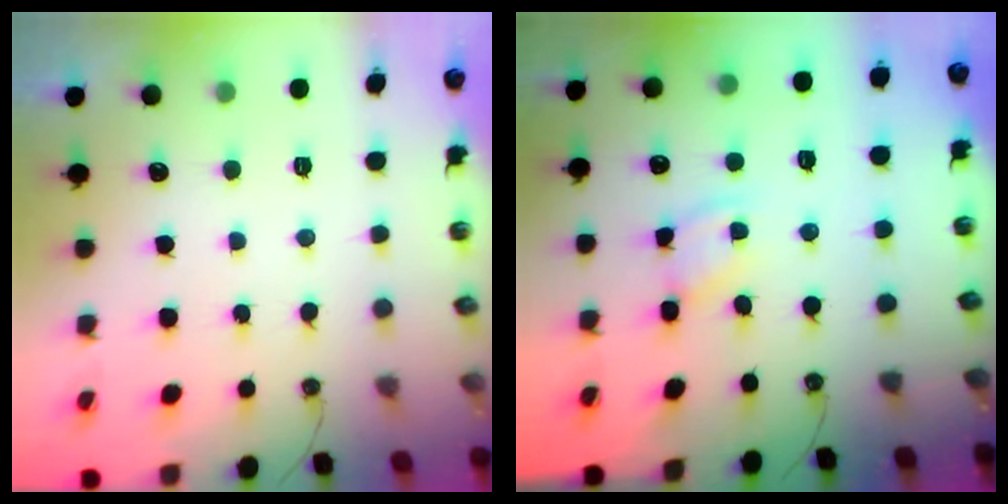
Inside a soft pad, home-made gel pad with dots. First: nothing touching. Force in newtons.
{"total": 2.5, "press": 2.5, "slide": 0.1}